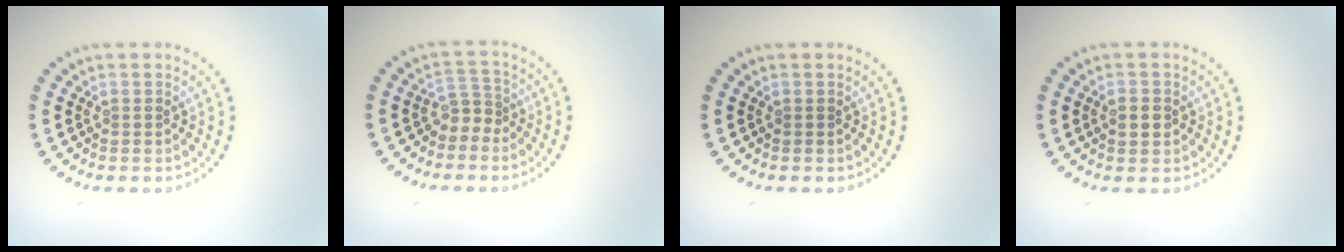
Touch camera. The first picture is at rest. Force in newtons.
{"total": 1.8, "press": 1.3, "slide": 1.3}
{"total": 0.0}
{"total": 1.5, "press": 1.5, "slide": 0.1}